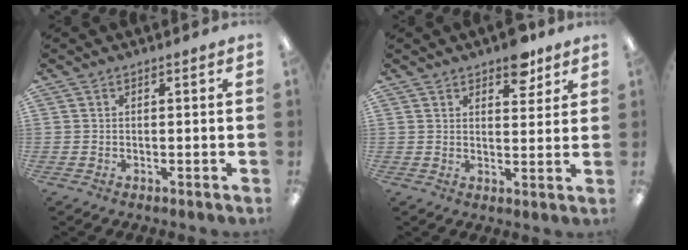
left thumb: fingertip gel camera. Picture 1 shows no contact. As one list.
[{"total": 6.6, "force": [5.0, 3.2, 3.0], "torque": [-0.023, -0.026, 0.084]}]